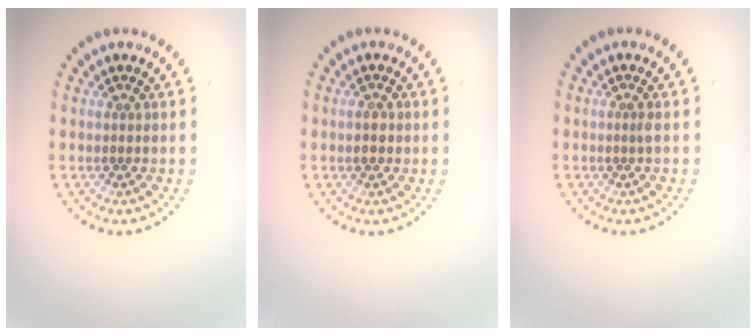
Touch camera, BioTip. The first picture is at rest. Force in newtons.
{"total": 1.6, "press": 1.6, "slide": 0.1}
{"total": 0.5, "press": 0.4, "slide": 0.4}